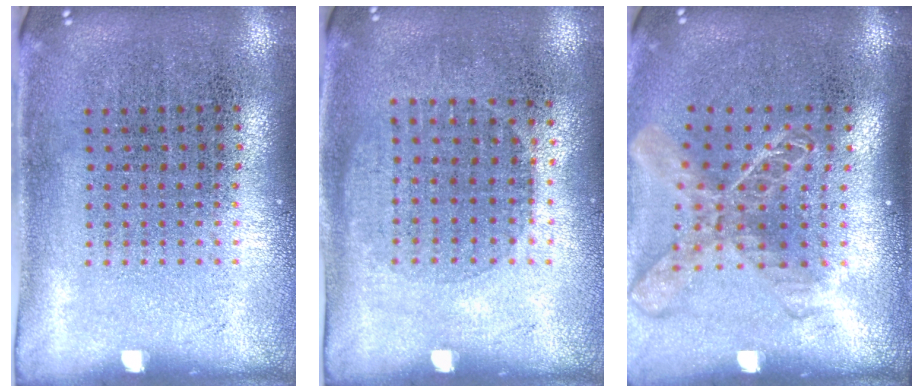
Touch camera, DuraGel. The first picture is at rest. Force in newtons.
{"total": 1.0, "press": 0.9, "slide": 0.4}
{"total": 1.9, "press": 1.5, "slide": 1.2}